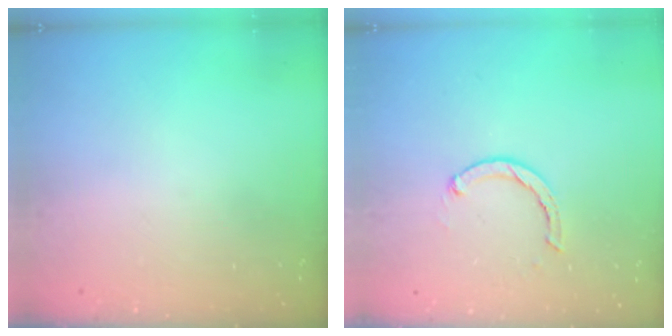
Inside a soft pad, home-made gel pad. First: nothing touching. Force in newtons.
{"total": 2.4, "press": 2.4, "slide": 0.1}